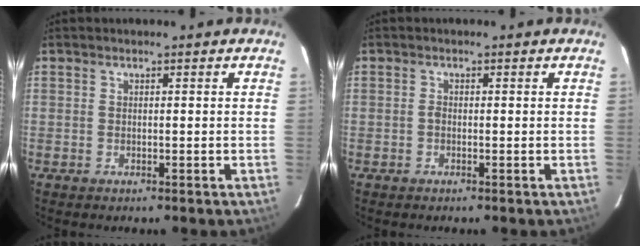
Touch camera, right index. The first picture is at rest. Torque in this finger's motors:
{"motor_torque": [0.11, -0.16, 0.06, 0.02]}